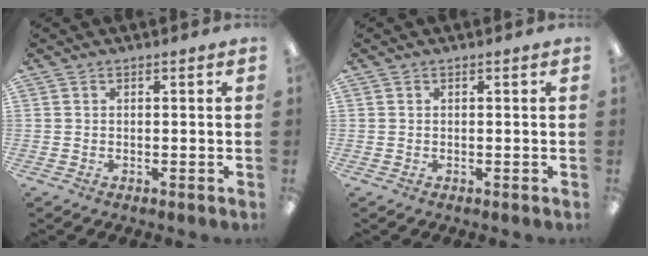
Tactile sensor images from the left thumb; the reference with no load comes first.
{"total": 0.0}